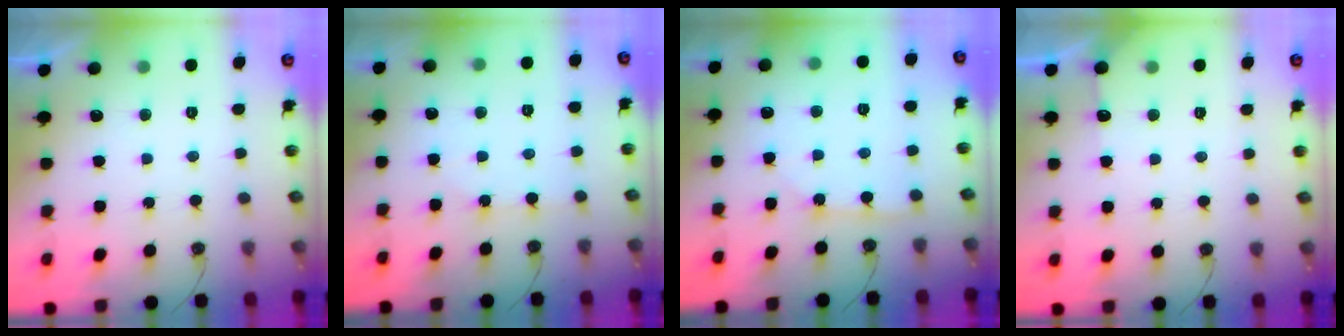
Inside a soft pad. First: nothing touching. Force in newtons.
{"total": 2.8, "press": 2.8, "slide": 0.3}
{"total": 2.8, "press": 2.8, "slide": 0.3}
{"total": 2.9, "press": 2.8, "slide": 0.4}